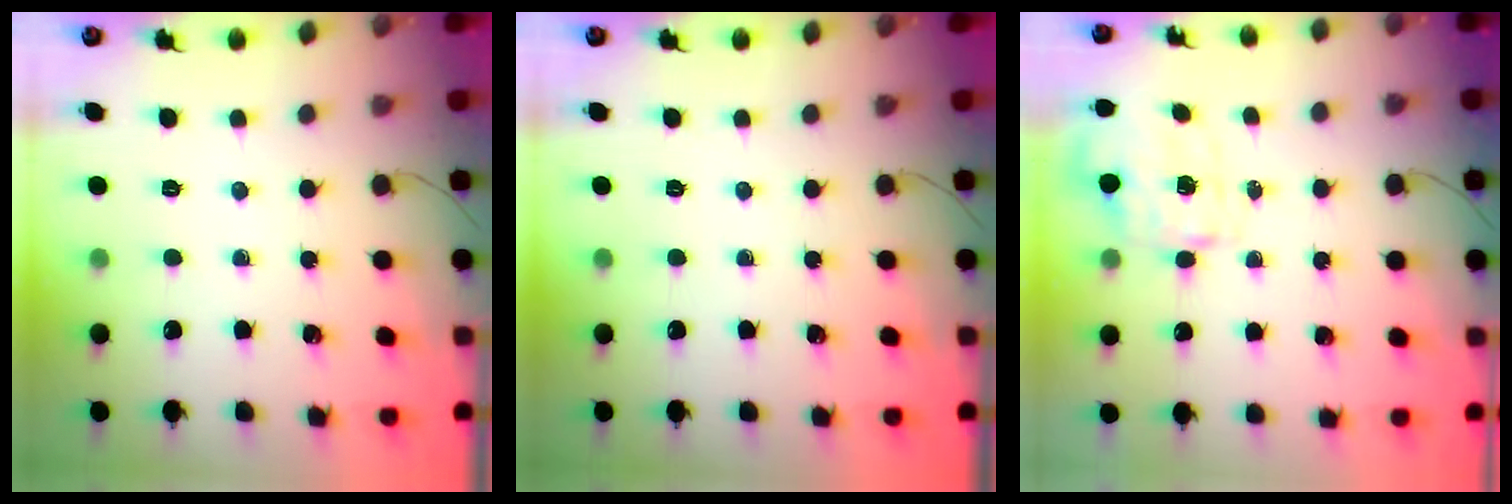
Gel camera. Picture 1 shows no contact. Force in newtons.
{"total": 0.0}
{"total": 4.0, "press": 3.9, "slide": 0.8}